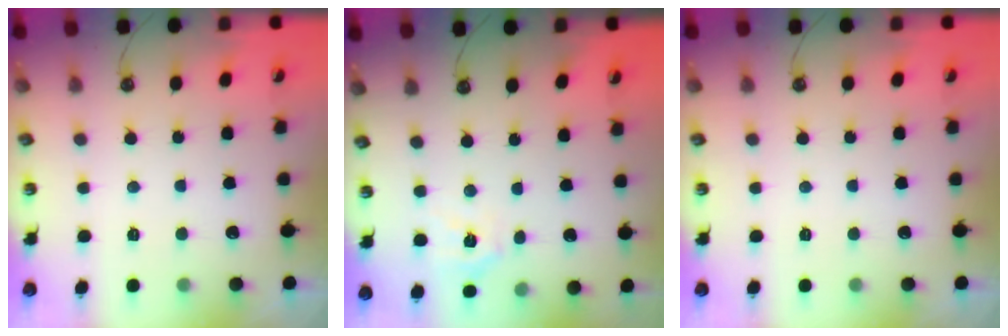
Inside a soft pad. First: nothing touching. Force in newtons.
{"total": 8.7, "press": 8.7, "slide": 1.1}
{"total": 0.0}